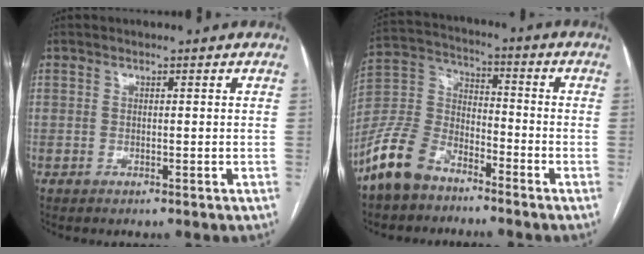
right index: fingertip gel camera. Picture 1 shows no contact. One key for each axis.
{"total": 10.5, "fx": -7.9, "fy": 5.3, "fz": 4.5, "tx": -0.115, "ty": 0.012, "tz": -0.164}